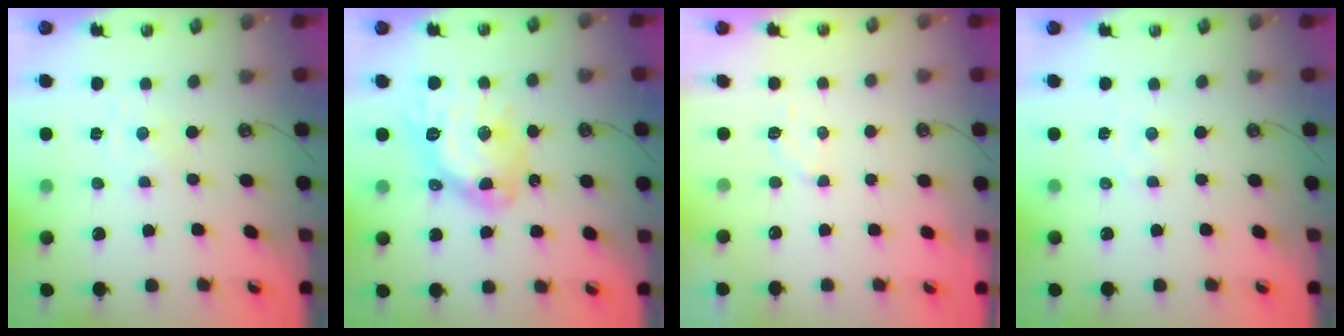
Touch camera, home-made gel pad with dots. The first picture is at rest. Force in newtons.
{"total": 17.0, "press": 16.9, "slide": 1.8}
{"total": 3.0, "press": 2.8, "slide": 1.1}
{"total": 1.5, "press": 1.5, "slide": 0.2}